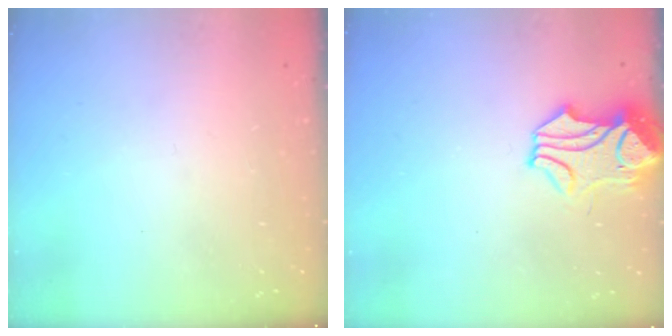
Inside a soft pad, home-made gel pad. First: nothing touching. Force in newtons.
{"total": 1.4, "press": 0.6, "slide": 1.3}